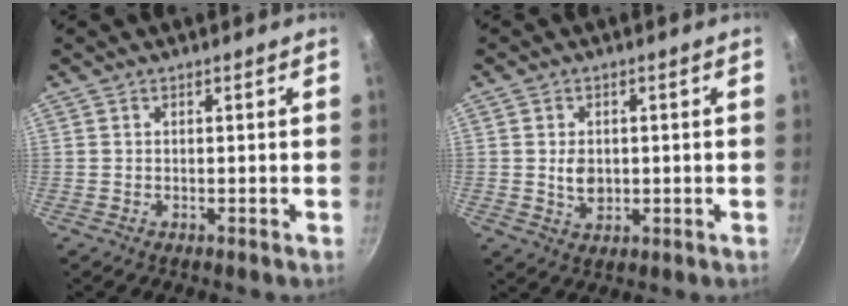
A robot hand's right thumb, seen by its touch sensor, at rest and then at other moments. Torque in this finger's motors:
{"motor_torque": [-0.11, -0.03, 0.06, 0.00, 0.01]}